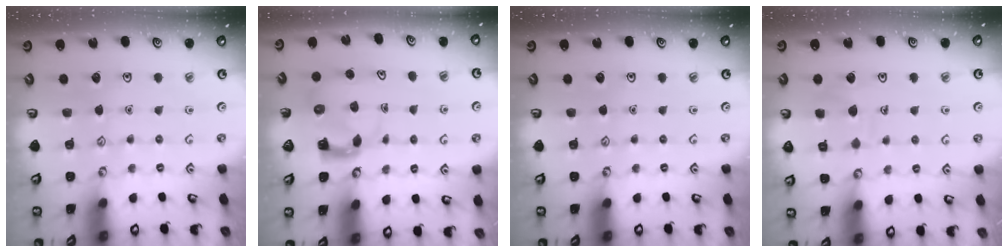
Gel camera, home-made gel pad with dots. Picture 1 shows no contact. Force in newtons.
{"total": 3.9, "press": 3.8, "slide": 0.7}
{"total": 0.0}
{"total": 7.0, "press": 7.0, "slide": 0.7}